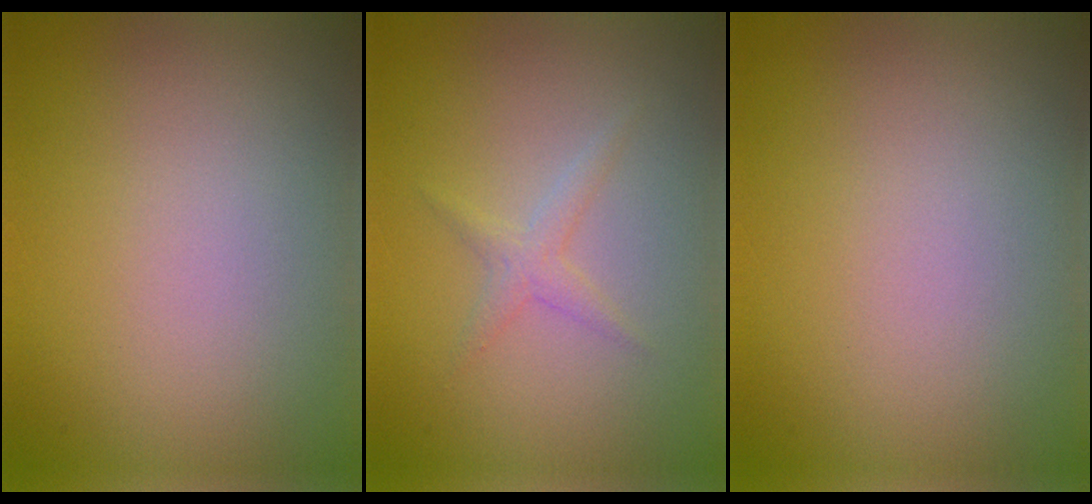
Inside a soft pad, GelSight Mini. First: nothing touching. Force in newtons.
{"total": 1.3, "press": 1.3, "slide": 0.0}
{"total": 0.0}